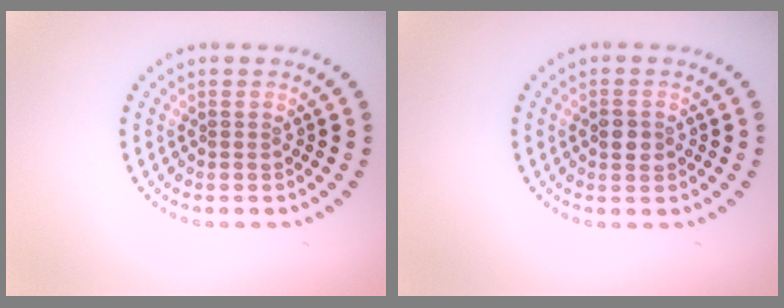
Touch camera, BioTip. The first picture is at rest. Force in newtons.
{"total": 2.1, "press": 2.1, "slide": 0.1}